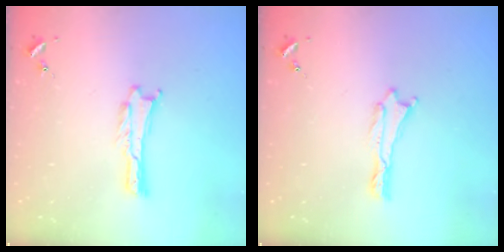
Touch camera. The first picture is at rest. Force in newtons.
{"total": 0.0}